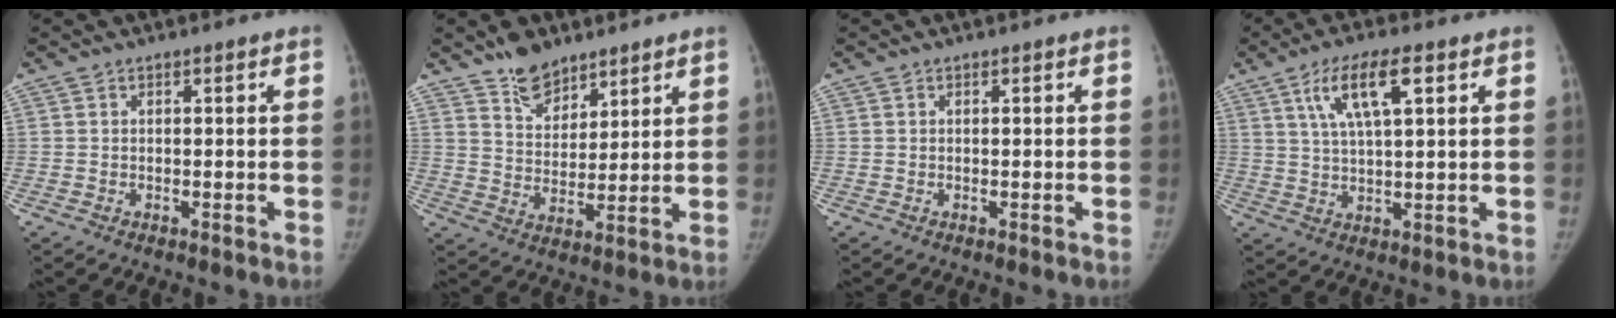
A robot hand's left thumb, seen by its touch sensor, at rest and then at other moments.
{"total": 8.3, "force": [6.5, 4.3, 2.8], "torque": [-0.012, -0.047, 0.116]}
{"total": 0.0}
{"total": 9.4, "force": [4.2, 2.6, 8.0], "torque": [-0.149, -0.004, 0.080]}